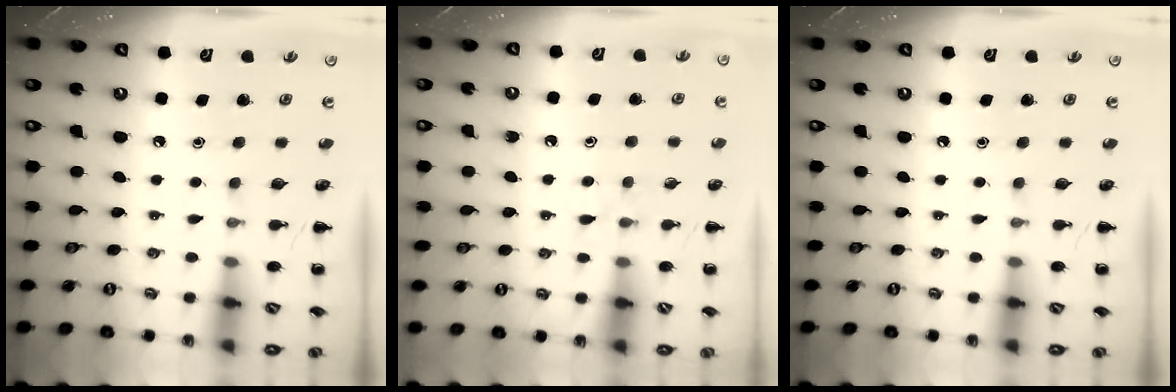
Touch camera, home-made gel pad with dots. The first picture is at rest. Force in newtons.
{"total": 4.1, "press": 3.7, "slide": 1.8}
{"total": 0.0}